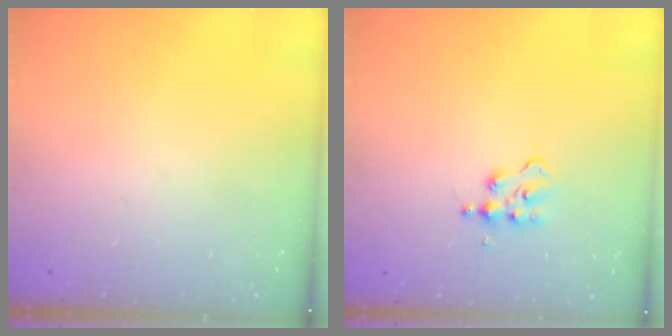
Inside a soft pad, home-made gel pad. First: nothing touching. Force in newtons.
{"total": 2.3, "press": 2.3, "slide": 0.3}